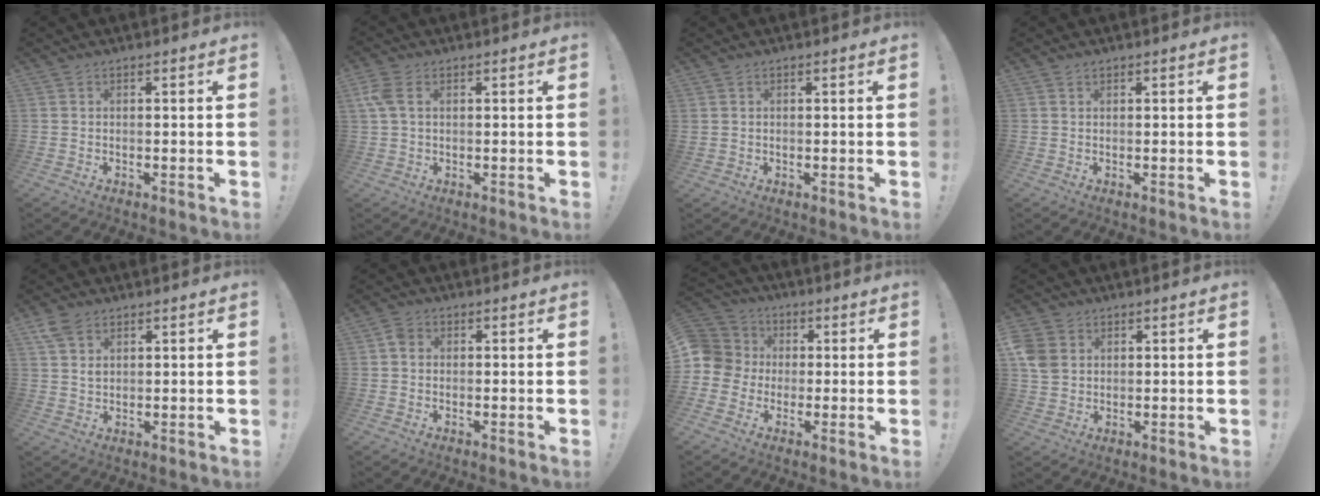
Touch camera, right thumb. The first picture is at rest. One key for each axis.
{"total": 4.9, "fx": 1.5, "fy": 2.9, "fz": 3.7, "tx": -0.091, "ty": 0.004, "tz": 0.029}
{"total": 0.9, "fx": 0.4, "fy": 0.9, "fz": 0.0, "tx": 0.006, "ty": 0.000, "tz": 0.006}
{"total": 0.6, "fx": 0.5, "fy": 0.4, "fz": 0.2, "tx": 0.001, "ty": -0.002, "tz": 0.009}
{"total": 4.9, "fx": 3.0, "fy": 2.7, "fz": 2.7, "tx": -0.045, "ty": -0.009, "tz": 0.055}
{"total": 2.6, "fx": 0.1, "fy": 2.1, "fz": 1.4, "tx": -0.026, "ty": 0.007, "tz": 0.003}
{"total": 8.9, "fx": -0.9, "fy": 8.5, "fz": 2.5, "tx": -0.053, "ty": 0.016, "tz": -0.013}
{"total": 6.5, "fx": 2.0, "fy": 5.4, "fz": 3.0, "tx": -0.064, "ty": 0.001, "tz": 0.041}